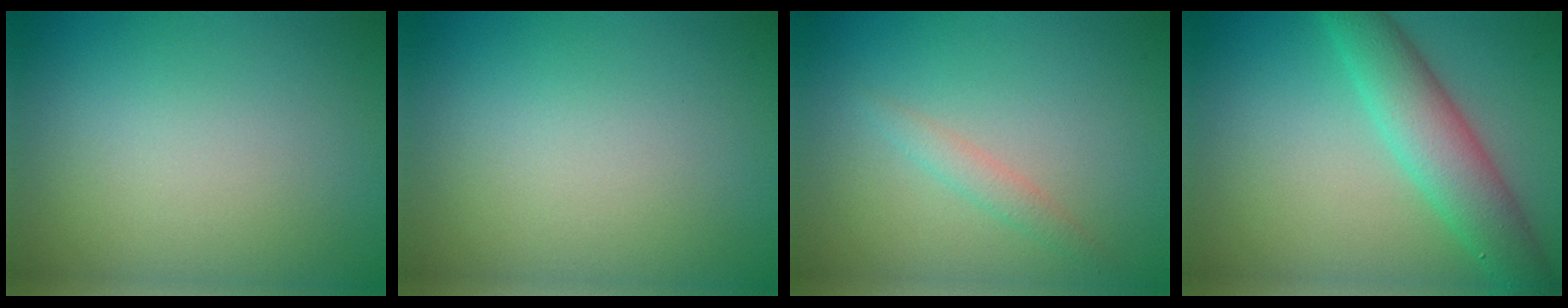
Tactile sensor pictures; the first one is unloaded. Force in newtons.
{"total": 0.0}
{"total": 2.0, "press": 2.0, "slide": 0.2}
{"total": 5.4, "press": 5.3, "slide": 0.1}